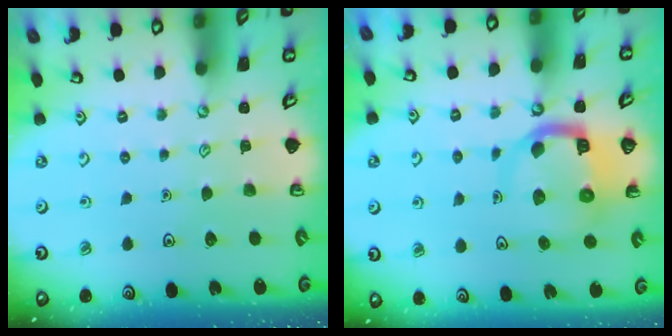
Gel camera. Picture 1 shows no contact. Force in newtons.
{"total": 9.0, "press": 9.0, "slide": 1.1}